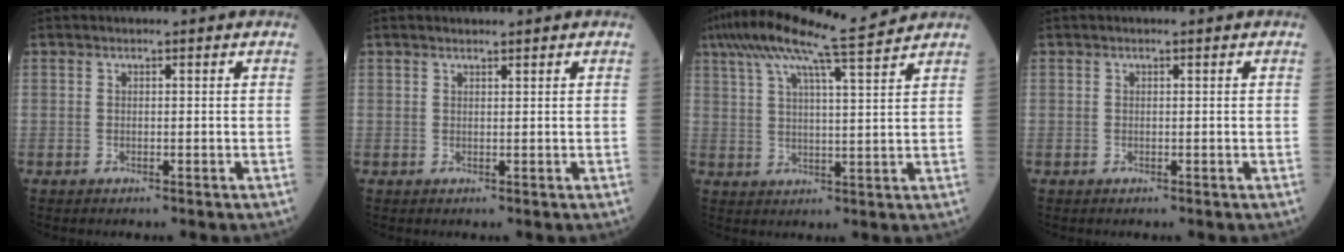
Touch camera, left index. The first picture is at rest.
{"total": 1.2, "force": [1.1, 0.1, 0.5], "torque": [-0.011, 0.010, 0.019]}
{"total": 12.2, "force": [10.3, -0.9, 6.5], "torque": [-0.122, 0.021, 0.161]}
{"total": 0.0}